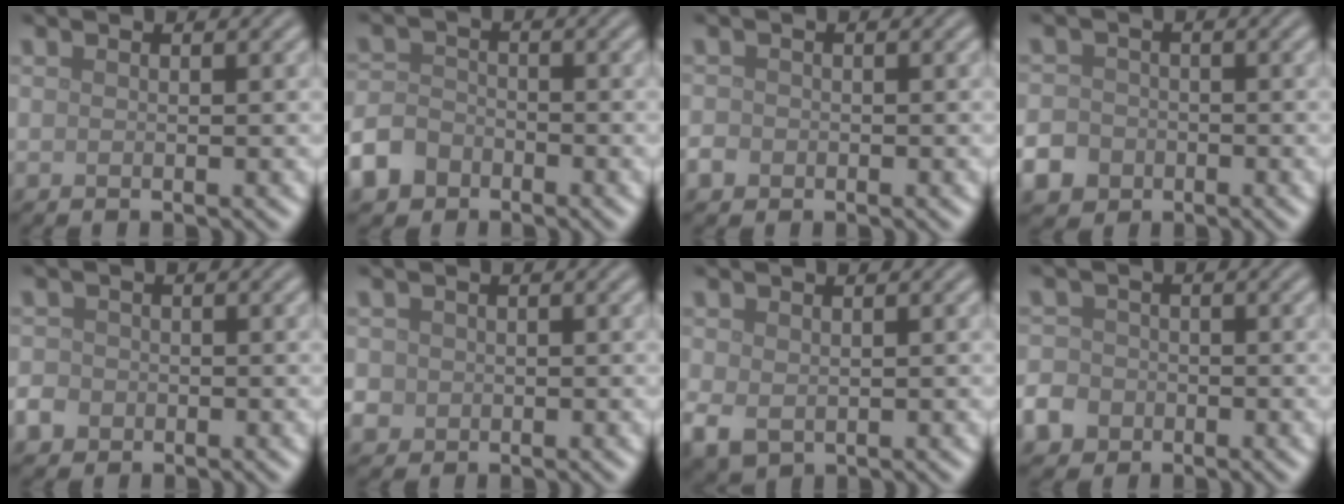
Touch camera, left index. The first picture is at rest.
{"total": 4.4, "force": [-2.9, 2.9, 1.3], "torque": [-0.025, -0.005, -0.060]}
{"total": 1.2, "force": [-0.6, 1.0, 0.3], "torque": [0.000, -0.001, -0.014]}
{"total": 4.5, "force": [-2.3, 3.7, 1.2], "torque": [-0.012, -0.011, -0.051]}
{"total": 2.2, "force": [-1.1, 1.9, 0.6], "torque": [-0.006, -0.002, -0.020]}
{"total": 3.3, "force": [-0.5, 3.1, 1.0], "torque": [-0.019, 0.003, -0.018]}
{"total": 2.8, "force": [-0.6, 2.1, 1.7], "torque": [-0.045, -0.010, -0.010]}
{"total": 4.6, "force": [-2.4, 3.7, 1.2], "torque": [-0.015, -0.011, -0.053]}